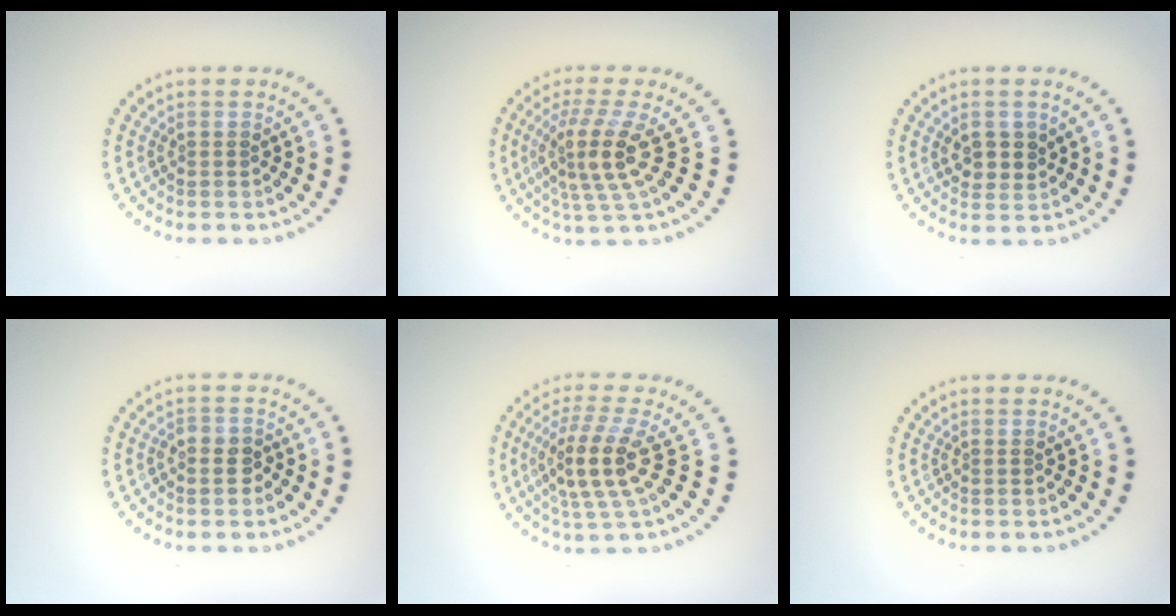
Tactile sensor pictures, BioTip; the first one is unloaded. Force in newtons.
{"total": 4.4, "press": 3.3, "slide": 2.9}
{"total": 2.3, "press": 2.2, "slide": 0.7}
{"total": 1.9, "press": 1.9, "slide": 0.6}
{"total": 4.5, "press": 3.8, "slide": 2.4}
{"total": 0.0}